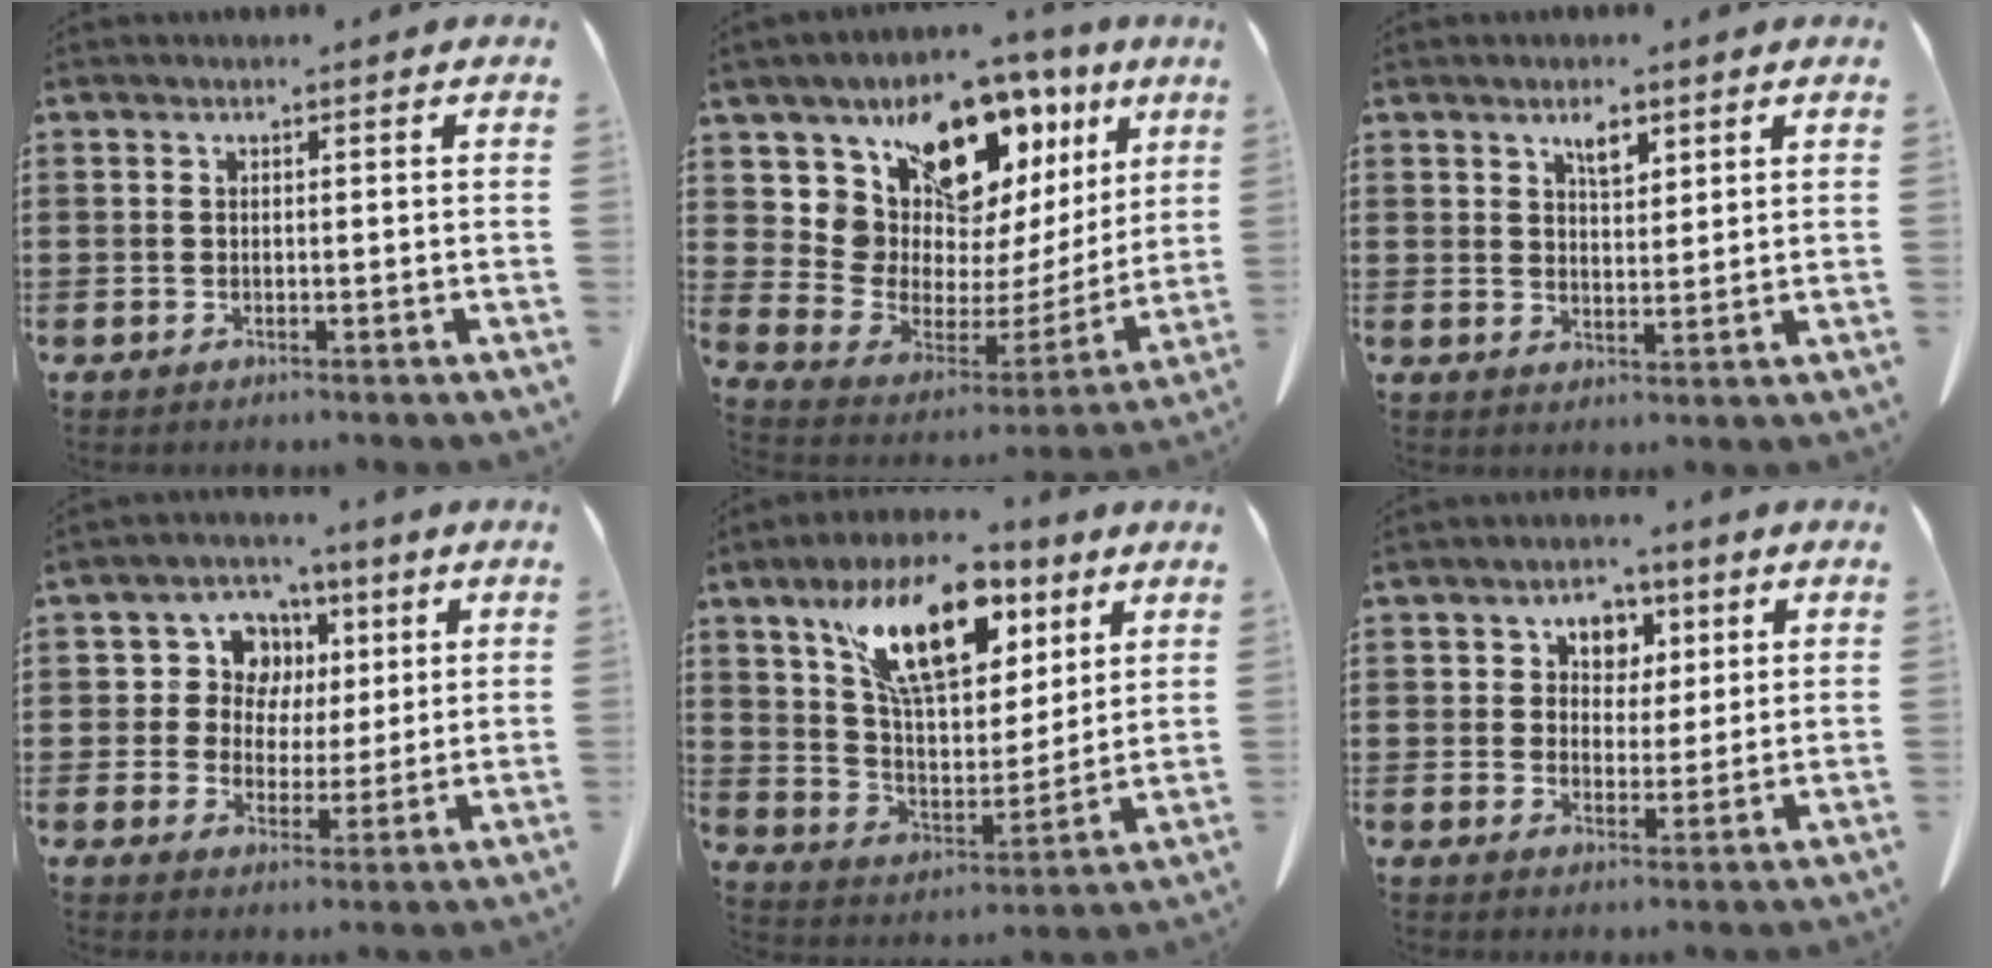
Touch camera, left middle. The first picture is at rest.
{"total": 10.1, "force": [7.9, 5.4, 3.3], "torque": [-0.077, -0.081, 0.136]}
{"total": 3.7, "force": [2.6, 1.6, 2.0], "torque": [-0.038, 0.001, 0.046]}
{"total": 7.9, "force": [3.0, 6.7, 2.8], "torque": [-0.077, 0.006, 0.052]}
{"total": 16.0, "force": [8.4, 7.3, 11.5], "torque": [-0.225, -0.008, 0.145]}
{"total": 4.8, "force": [2.4, 3.9, 1.4], "torque": [-0.041, 0.010, 0.039]}